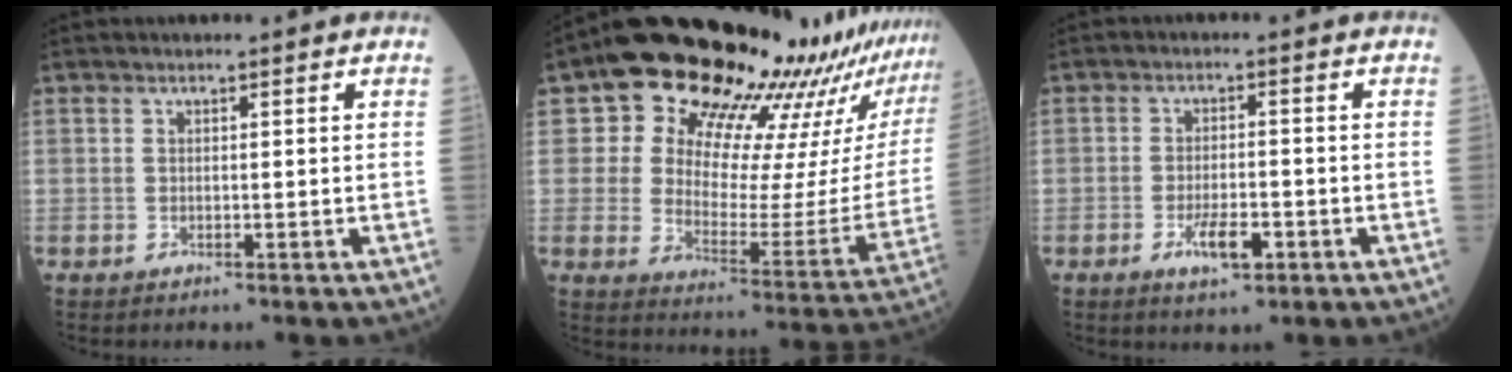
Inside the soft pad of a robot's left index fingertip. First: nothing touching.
{"total": 23.1, "force": [20.4, 4.5, 10.0], "torque": [-0.147, -0.083, 0.263]}
{"total": 4.6, "force": [-2.1, 1.4, 3.8], "torque": [-0.075, -0.001, -0.030]}